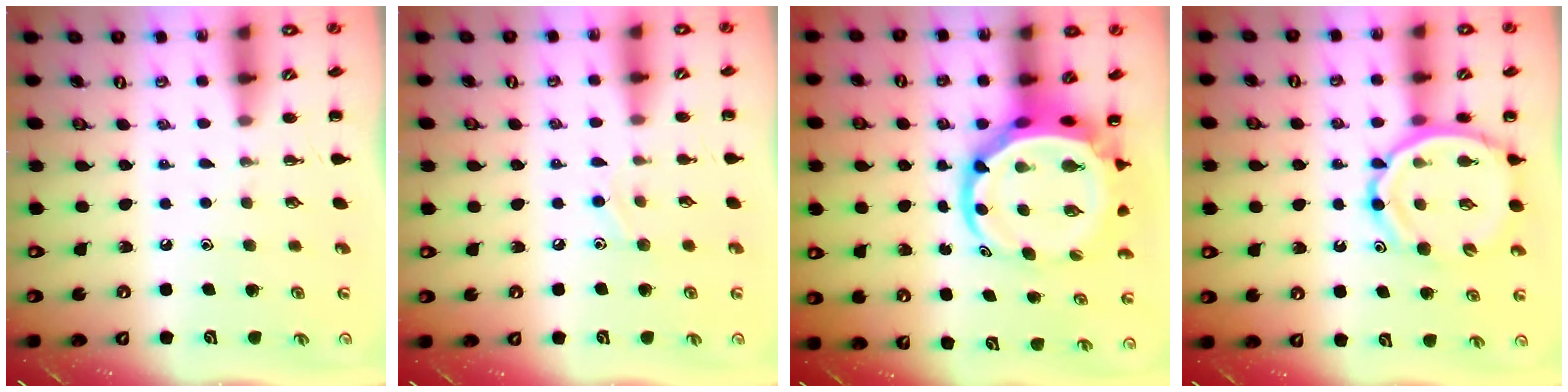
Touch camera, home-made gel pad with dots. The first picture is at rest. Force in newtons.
{"total": 7.0, "press": 6.7, "slide": 1.9}
{"total": 9.1, "press": 8.8, "slide": 2.5}
{"total": 12.3, "press": 11.8, "slide": 3.3}